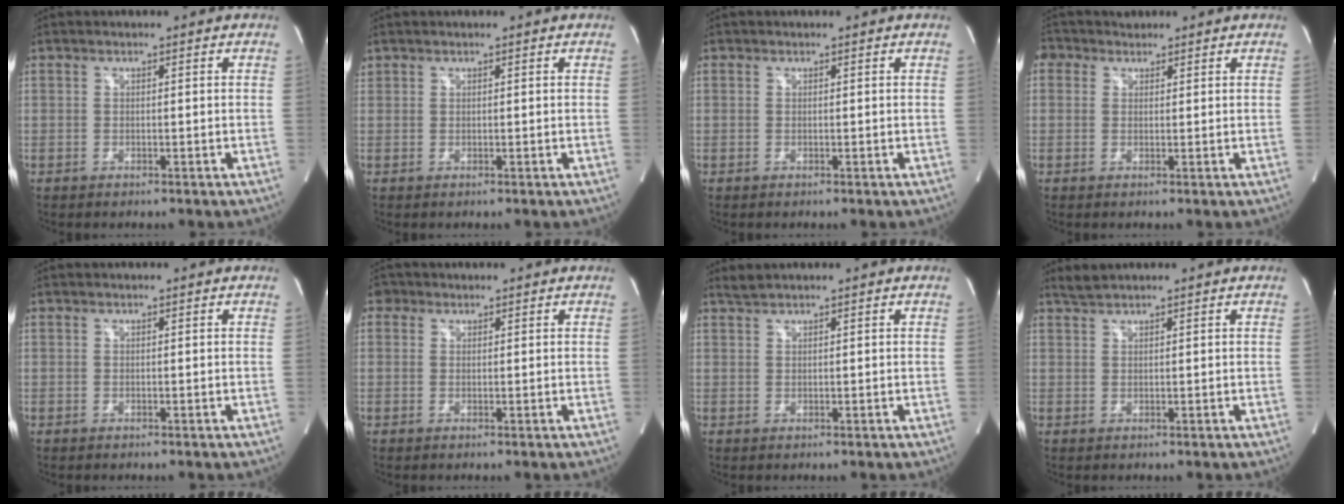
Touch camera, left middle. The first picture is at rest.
{"total": 0.5, "force": [0.4, 0.2, 0.0], "torque": [-0.005, 0.010, 0.010]}
{"total": 0.0}
{"total": 3.1, "force": [1.9, 2.4, 0.3], "torque": [-0.010, 0.025, 0.032]}
{"total": 0.0}
{"total": 1.9, "force": [1.0, 1.6, 0.3], "torque": [0.000, 0.008, 0.012]}
{"total": 1.2, "force": [1.2, -0.2, 0.2], "torque": [-0.009, 0.006, 0.029]}
{"total": 1.5, "force": [1.5, -0.2, 0.2], "torque": [-0.008, 0.007, 0.035]}